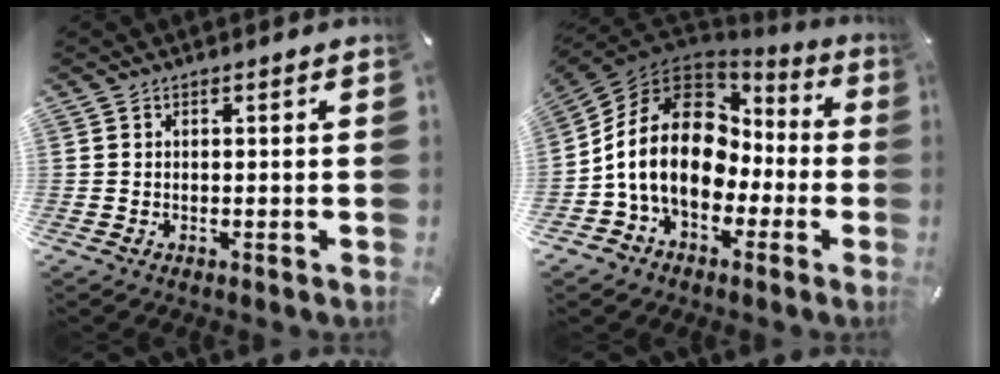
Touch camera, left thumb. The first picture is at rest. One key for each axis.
{"total": 18.6, "fx": -0.8, "fy": 14.3, "fz": 11.9, "tx": -0.247, "ty": 0.013, "tz": -0.012}